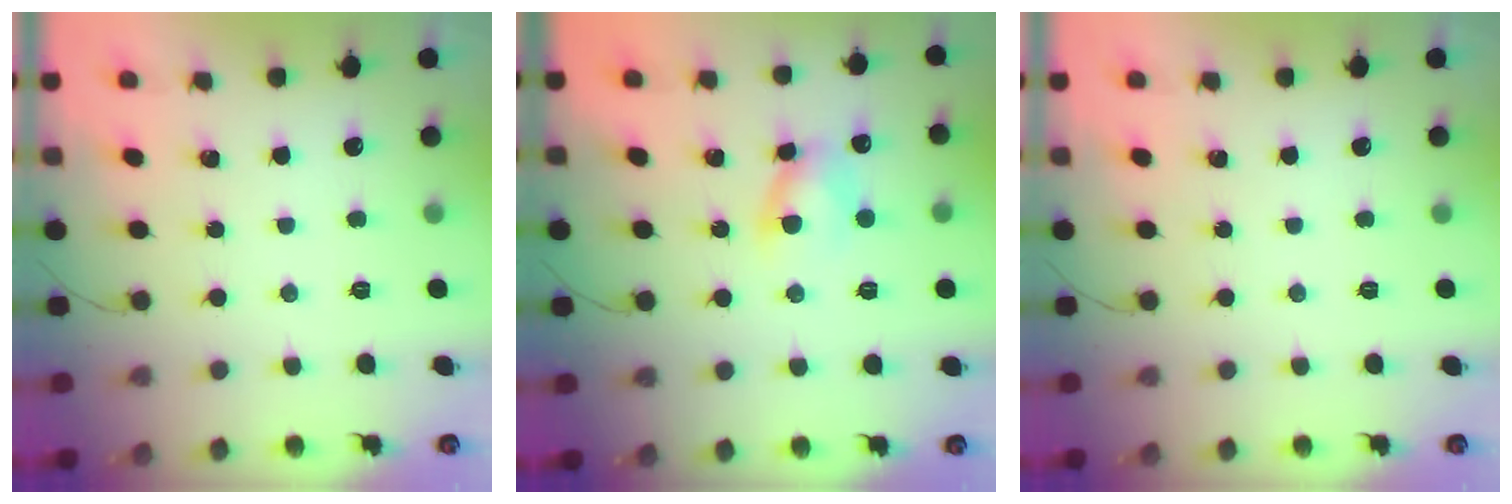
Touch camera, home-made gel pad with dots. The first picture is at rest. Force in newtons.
{"total": 6.8, "press": 6.8, "slide": 0.4}
{"total": 0.0}